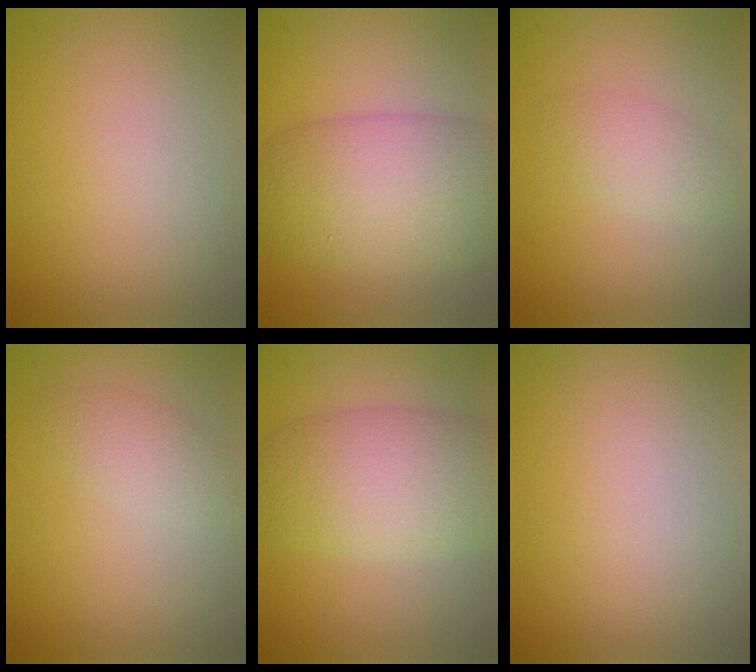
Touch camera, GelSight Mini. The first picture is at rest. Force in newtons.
{"total": 8.2, "press": 8.2, "slide": 0.1}
{"total": 2.0, "press": 2.0, "slide": 0.1}
{"total": 2.1, "press": 2.1, "slide": 0.1}
{"total": 6.7, "press": 6.7, "slide": 0.3}
{"total": 0.0}